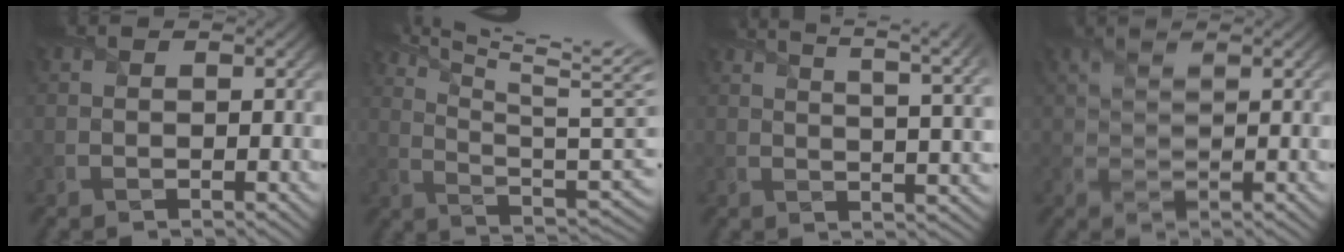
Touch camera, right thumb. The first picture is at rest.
{"total": 17.1, "force": [11.1, 3.8, 12.4], "torque": [-0.215, 0.018, 0.179]}
{"total": 10.1, "force": [6.6, 2.7, 7.2], "torque": [-0.089, 0.022, 0.069]}
{"total": 0.8, "force": [0.8, 0.0, 0.2], "torque": [-0.008, -0.001, 0.014]}